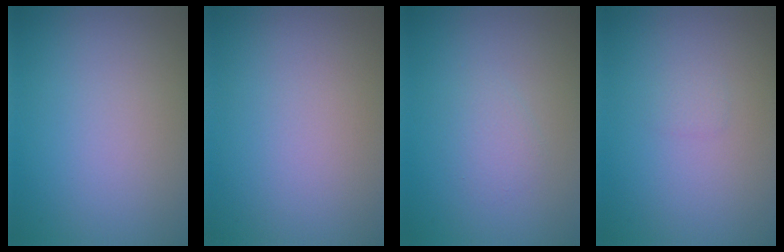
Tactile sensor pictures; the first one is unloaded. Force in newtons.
{"total": 0.0}
{"total": 1.3, "press": 1.3, "slide": 0.0}
{"total": 0.6, "press": 0.6, "slide": 0.0}